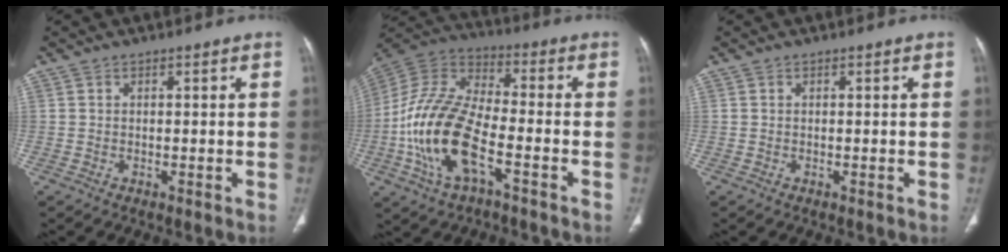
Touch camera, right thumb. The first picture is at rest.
{"total": 17.9, "force": [-5.8, 8.0, 14.9], "torque": [-0.305, 0.031, -0.111]}
{"total": 0.0}